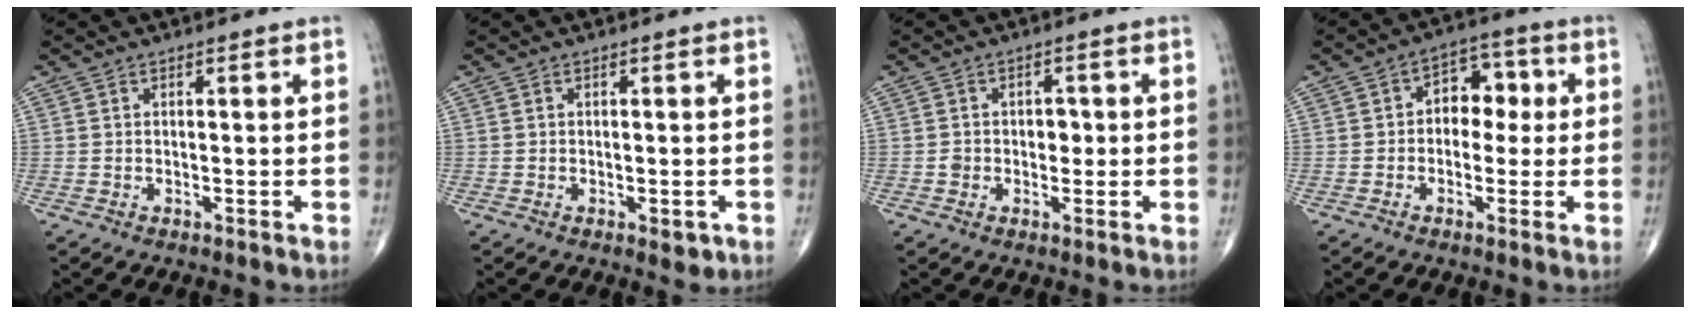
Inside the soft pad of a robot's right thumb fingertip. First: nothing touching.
{"total": 2.2, "force": [-0.7, 1.1, 1.7], "torque": [-0.013, -0.002, -0.005]}
{"total": 3.0, "force": [-0.2, 2.4, 1.7], "torque": [-0.007, 0.007, -0.004]}
{"total": 7.4, "force": [0.6, 5.3, 5.1], "torque": [-0.033, 0.024, 0.000]}